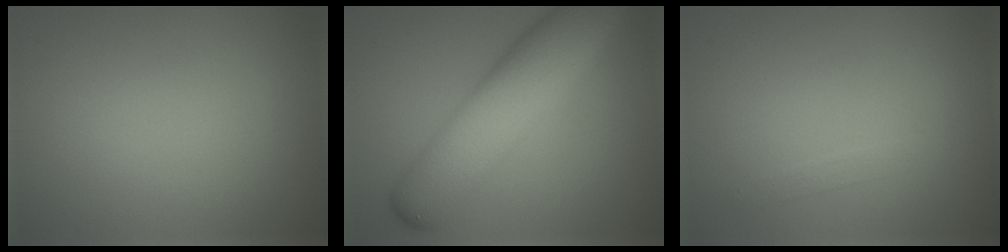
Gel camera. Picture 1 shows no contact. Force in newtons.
{"total": 8.5, "press": 8.5, "slide": 0.1}
{"total": 0.8, "press": 0.8, "slide": 0.0}